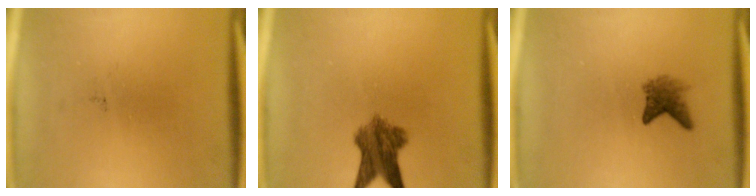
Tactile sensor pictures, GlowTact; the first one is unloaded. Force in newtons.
{"total": 6.7}
{"total": 2.7}